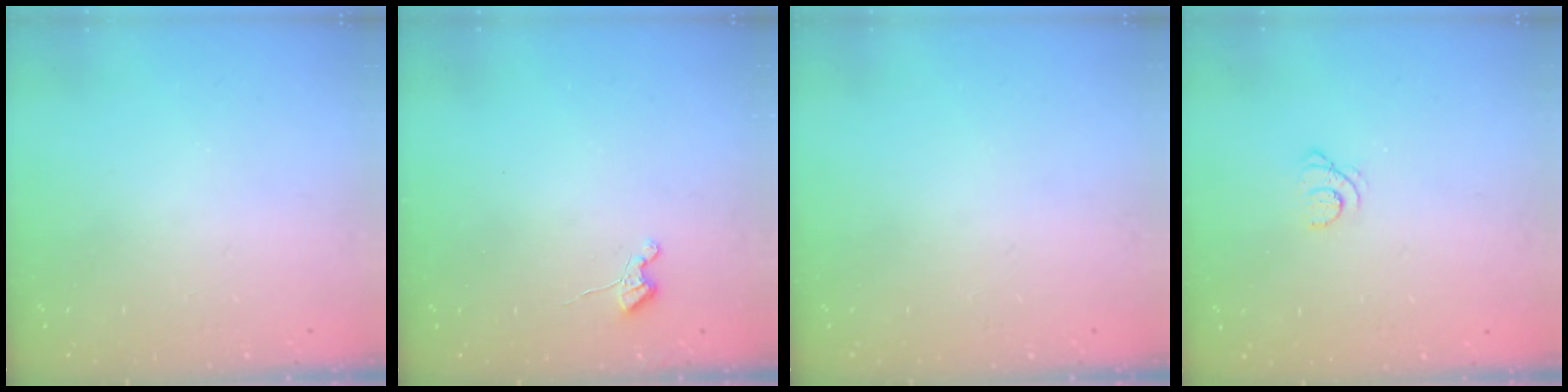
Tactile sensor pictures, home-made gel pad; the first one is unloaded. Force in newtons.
{"total": 3.7, "press": 3.7, "slide": 0.4}
{"total": 0.0}
{"total": 1.7, "press": 1.7, "slide": 0.2}